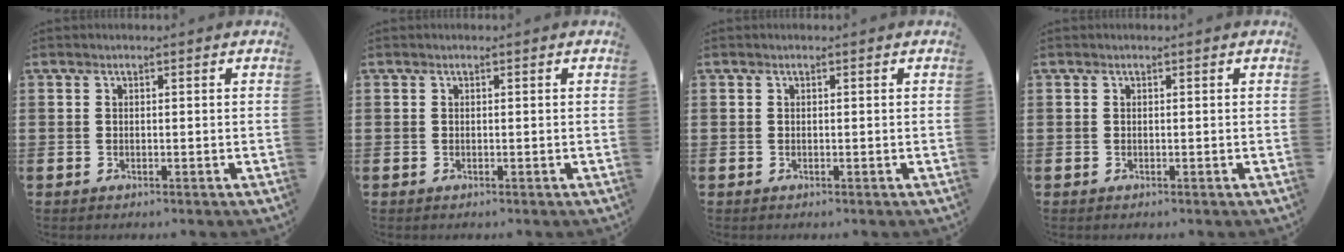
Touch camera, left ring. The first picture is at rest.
{"total": 0.0}
{"total": 0.0}
{"total": 0.0}